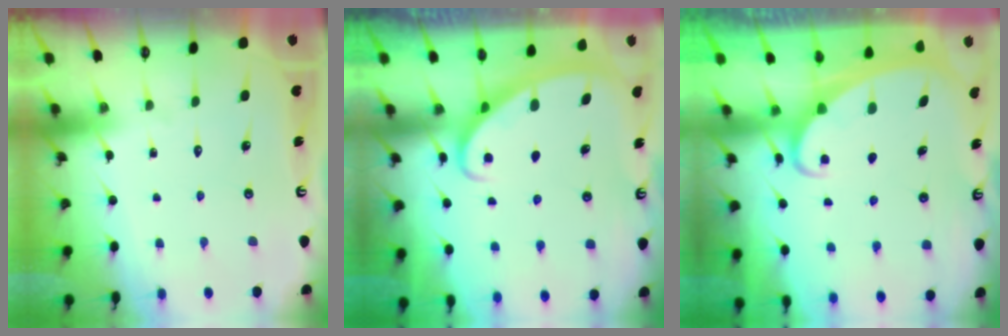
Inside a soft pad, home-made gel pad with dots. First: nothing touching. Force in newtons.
{"total": 2.7, "press": 2.7, "slide": 0.4}
{"total": 2.0, "press": 2.0, "slide": 0.3}